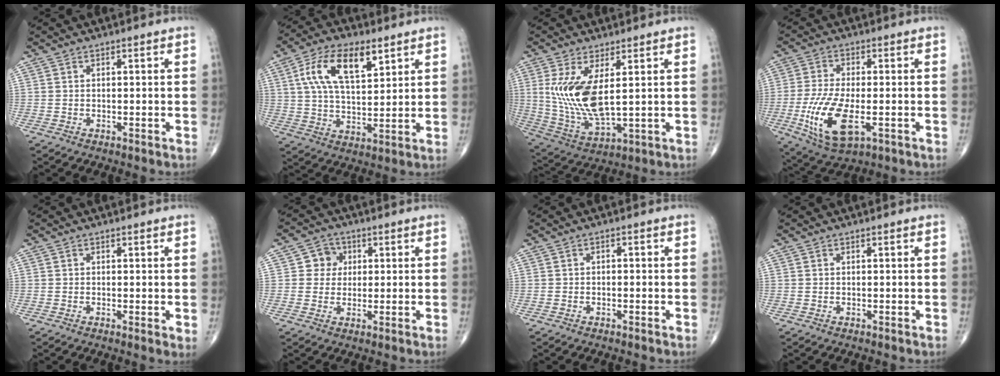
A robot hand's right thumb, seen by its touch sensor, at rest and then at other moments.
{"total": 13.4, "force": [5.6, 6.3, 10.5], "torque": [-0.179, -0.008, 0.102]}
{"total": 13.0, "force": [2.6, 5.1, 11.7], "torque": [-0.246, -0.026, 0.068]}
{"total": 12.4, "force": [-3.3, 5.3, 10.8], "torque": [-0.224, -0.007, -0.054]}
{"total": 1.4, "force": [-0.1, 0.3, 1.4], "torque": [-0.022, -0.006, -0.005]}
{"total": 4.4, "force": [0.9, 4.2, 1.1], "torque": [0.014, 0.006, 0.006]}
{"total": 0.5, "force": [-0.2, 0.4, 0.3], "torque": [0.000, 0.001, -0.007]}
{"total": 0.0}